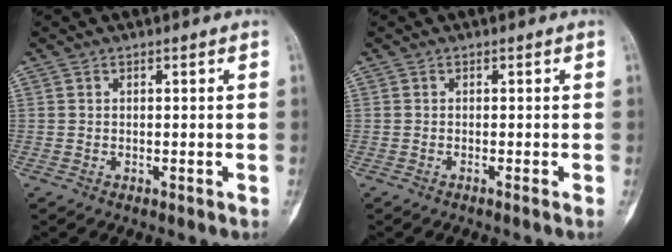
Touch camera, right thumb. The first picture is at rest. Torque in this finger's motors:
{"motor_torque": [0.06, -0.36, 0.19, 0.03, -0.16]}